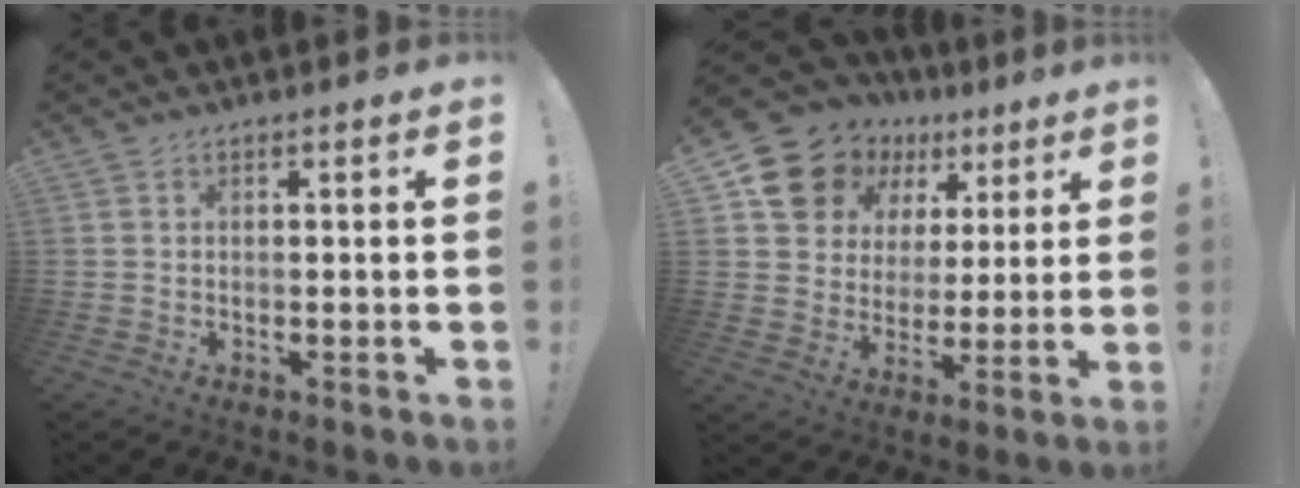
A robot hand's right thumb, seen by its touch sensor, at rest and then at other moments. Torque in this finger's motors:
{"motor_torque": [0.95, 0.95, 0.20, 0.07, 0.21]}